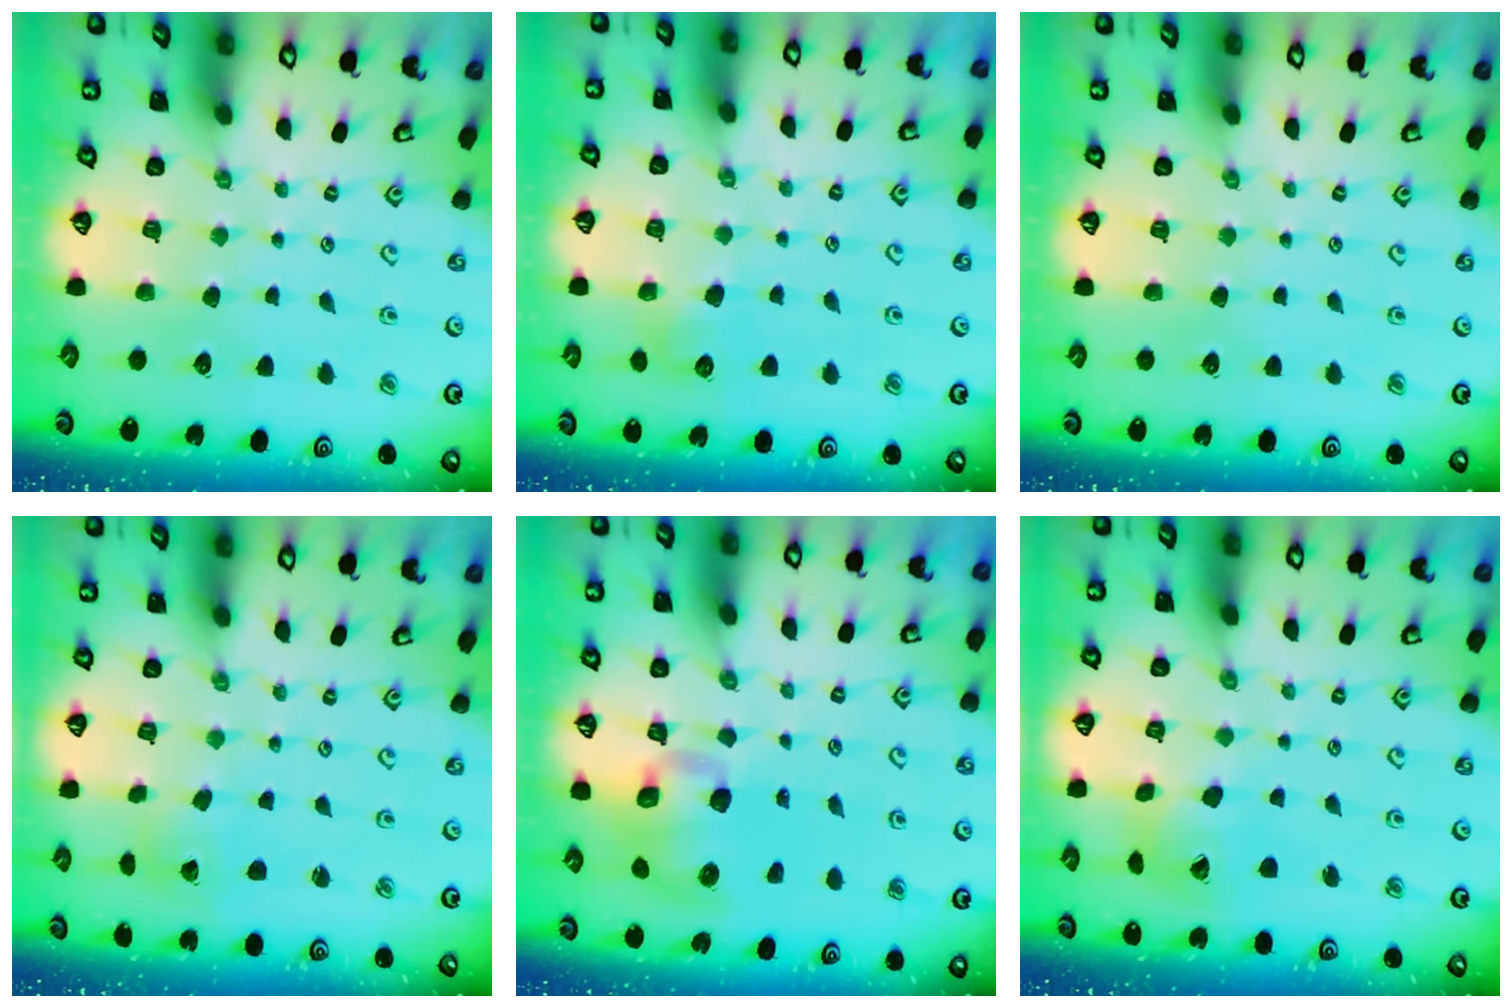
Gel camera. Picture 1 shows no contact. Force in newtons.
{"total": 6.2, "press": 6.2, "slide": 0.9}
{"total": 0.0}
{"total": 2.6, "press": 2.6, "slide": 0.2}
{"total": 10.3, "press": 10.2, "slide": 1.5}
{"total": 10.3, "press": 10.2, "slide": 1.4}